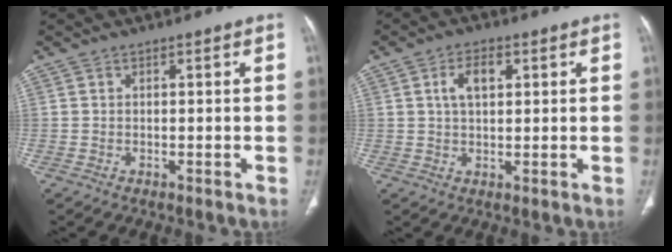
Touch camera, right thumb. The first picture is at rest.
{"total": 5.0, "force": [1.6, 2.7, 3.9], "torque": [-0.068, 0.004, 0.027]}